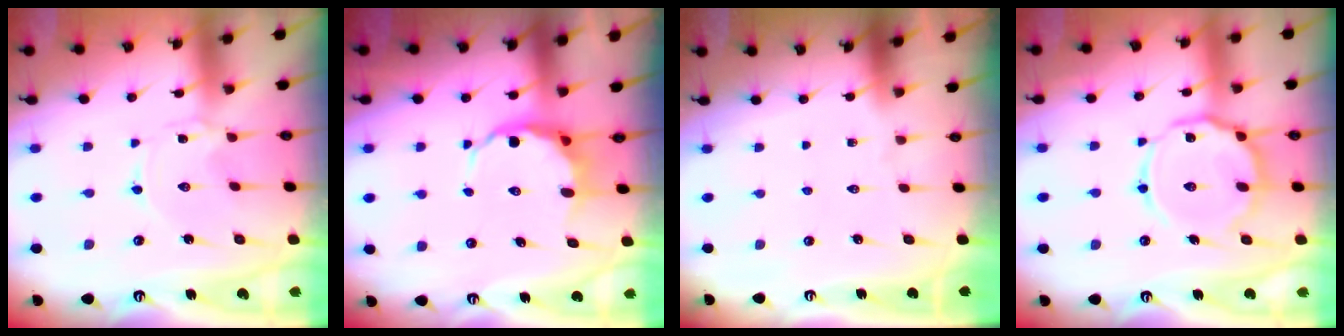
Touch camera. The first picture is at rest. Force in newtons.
{"total": 6.1, "press": 5.9, "slide": 1.6}
{"total": 0.0}
{"total": 13.8, "press": 13.8, "slide": 1.3}